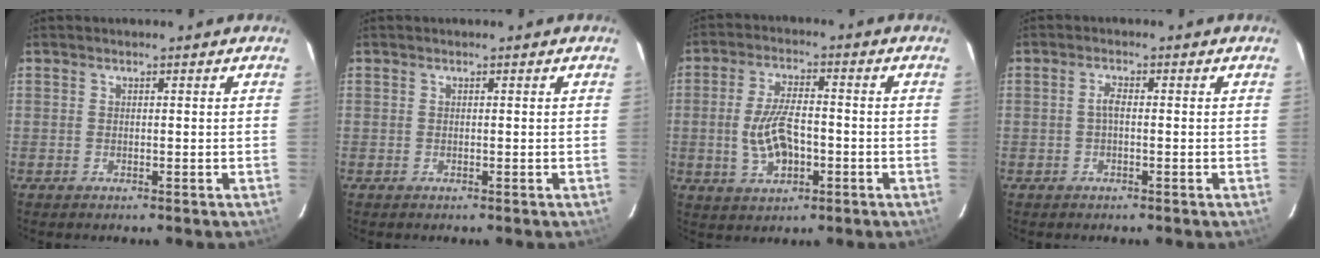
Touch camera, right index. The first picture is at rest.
{"total": 0.0}
{"total": 8.8, "force": [-1.8, 4.3, 7.5], "torque": [-0.155, 0.001, -0.027]}
{"total": 1.6, "force": [-0.3, 0.6, 1.4], "torque": [-0.030, 0.007, -0.007]}